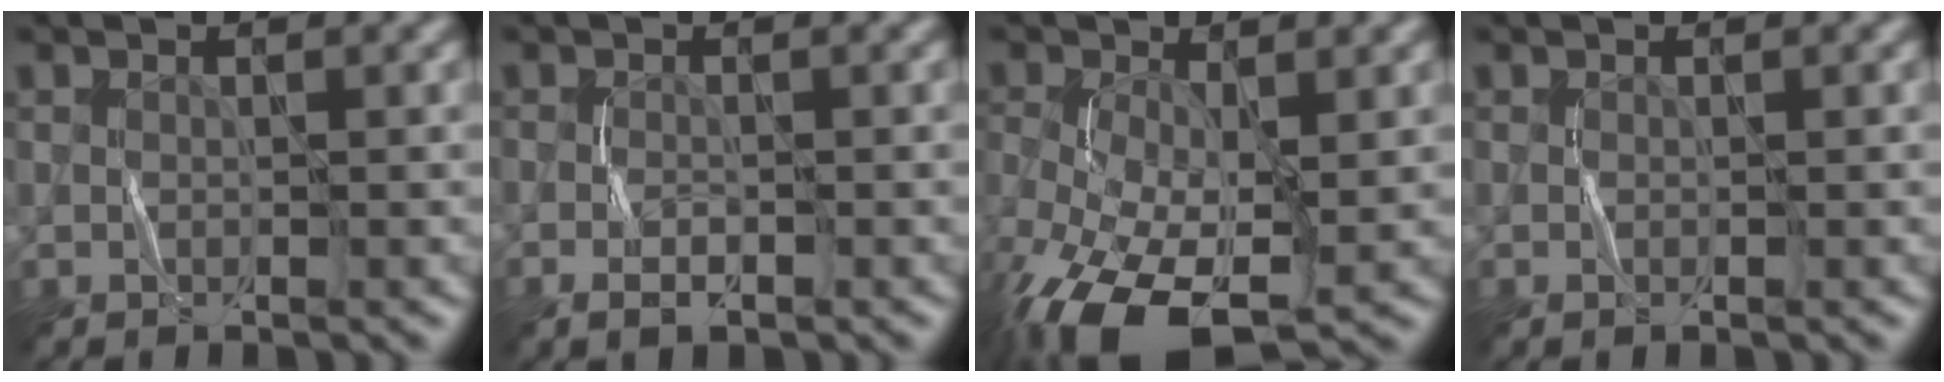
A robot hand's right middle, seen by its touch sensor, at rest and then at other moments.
{"total": 1.5, "force": [-0.8, 0.6, 1.1], "torque": [-0.021, 0.000, -0.017]}
{"total": 11.0, "force": [-4.1, 5.8, 8.4], "torque": [-0.188, -0.043, -0.065]}
{"total": 0.0}